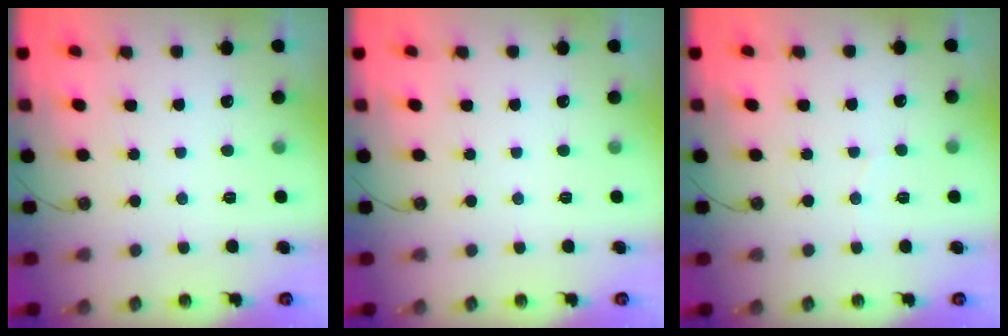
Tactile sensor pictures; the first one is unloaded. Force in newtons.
{"total": 0.0}
{"total": 2.2, "press": 2.2, "slide": 0.2}